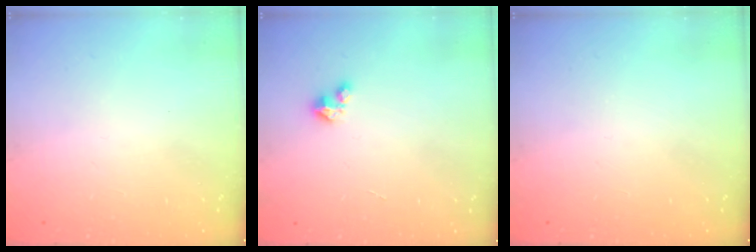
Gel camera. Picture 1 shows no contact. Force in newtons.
{"total": 1.5, "press": 1.5, "slide": 0.2}
{"total": 0.0}